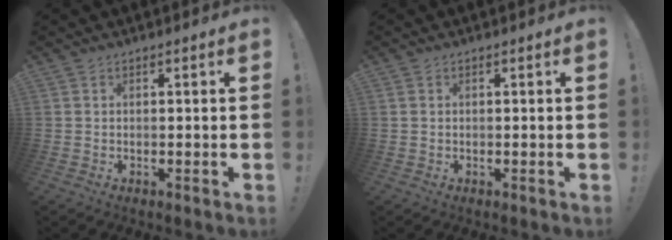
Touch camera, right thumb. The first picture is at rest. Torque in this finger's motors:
{"motor_torque": [0.36, 0.16, 0.15, -0.16, 0.07]}